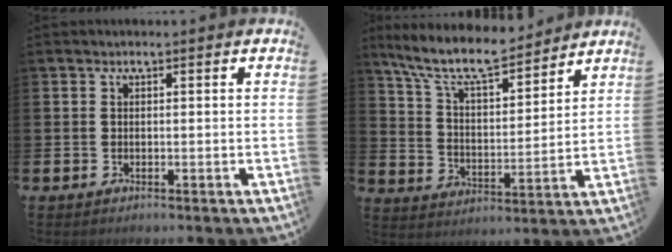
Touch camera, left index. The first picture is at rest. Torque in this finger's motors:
{"motor_torque": [0.51, -0.62, 0.15, 0.12]}